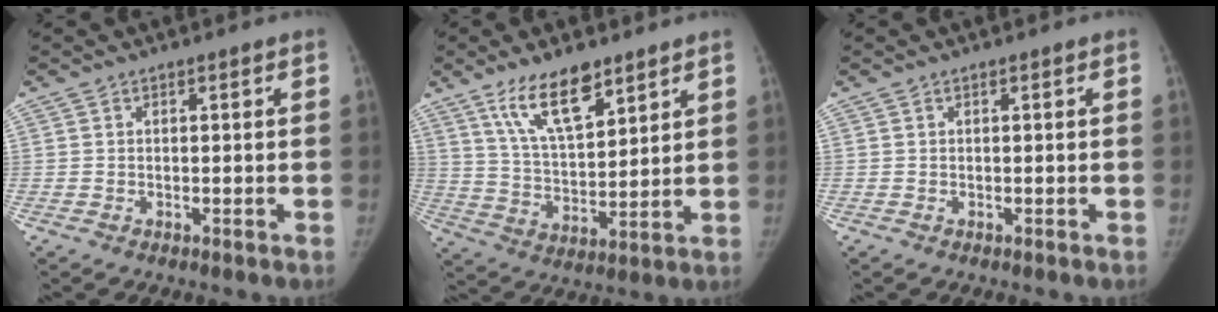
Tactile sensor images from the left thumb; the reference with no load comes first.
{"total": 12.2, "force": [8.0, 4.7, 7.9], "torque": [-0.117, -0.047, 0.153]}
{"total": 0.0}